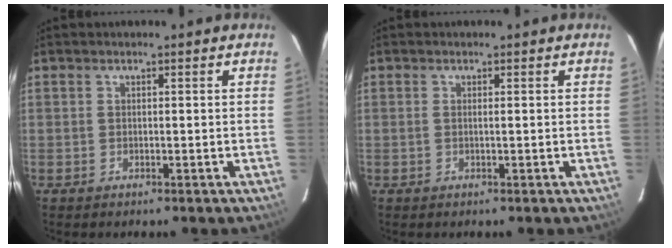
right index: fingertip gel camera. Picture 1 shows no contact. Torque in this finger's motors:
{"motor_torque": [-0.19, 0.14, -0.08, 0.00]}